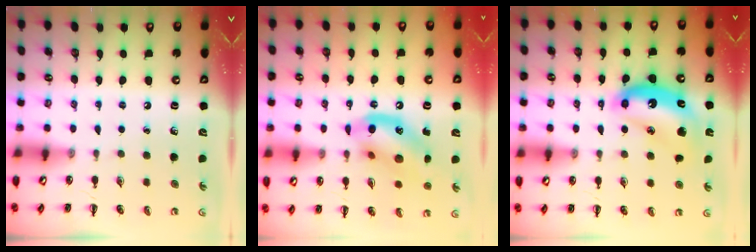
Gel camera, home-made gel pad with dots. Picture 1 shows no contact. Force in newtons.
{"total": 13.3, "press": 12.9, "slide": 3.1}
{"total": 13.6, "press": 13.6, "slide": 1.1}